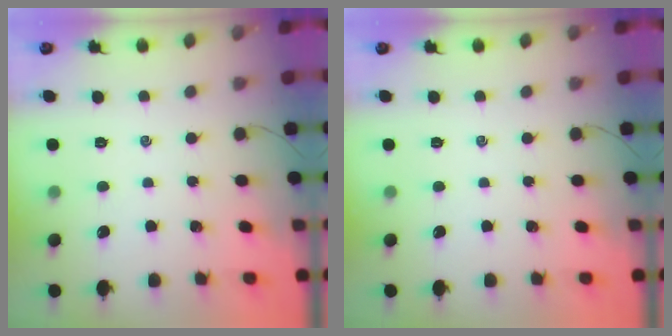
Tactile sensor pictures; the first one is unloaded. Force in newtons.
{"total": 0.0}